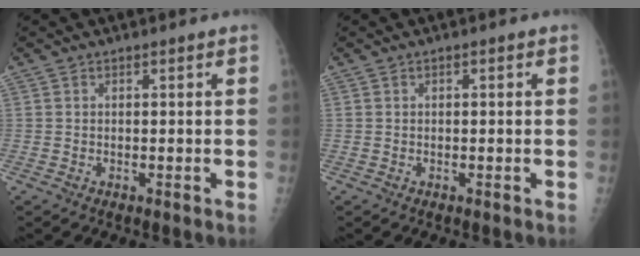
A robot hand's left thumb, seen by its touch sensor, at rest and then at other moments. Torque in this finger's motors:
{"motor_torque": [0.34, -0.18, -0.37, -0.17, 0.01]}